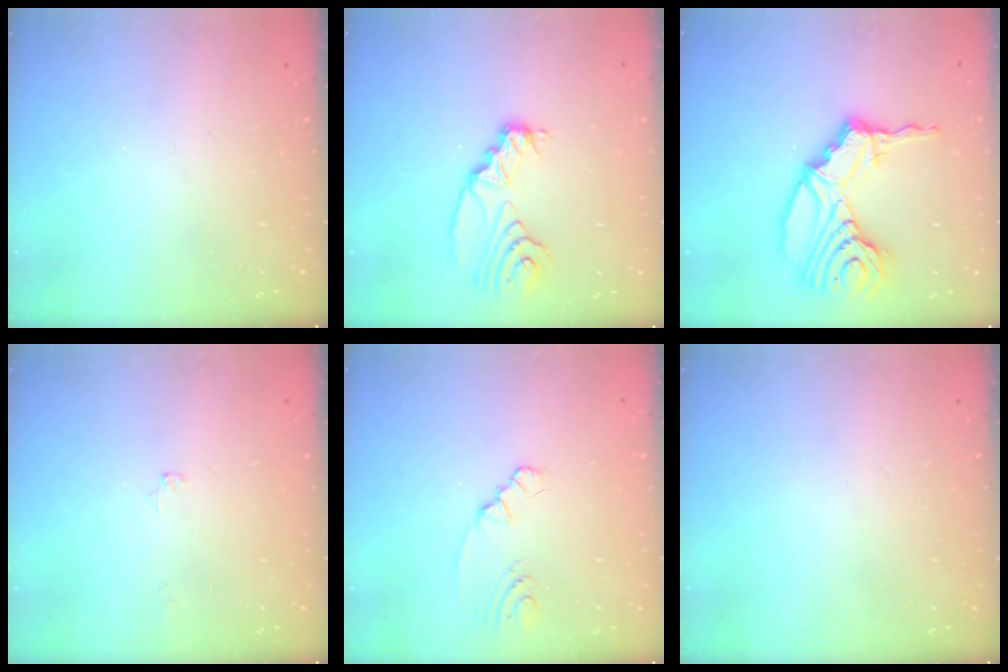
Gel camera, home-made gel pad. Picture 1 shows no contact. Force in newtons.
{"total": 10.3, "press": 10.2, "slide": 1.2}
{"total": 18.2, "press": 18.0, "slide": 3.1}
{"total": 4.4, "press": 3.6, "slide": 2.5}
{"total": 1.7, "press": 1.7, "slide": 0.3}
{"total": 0.0}